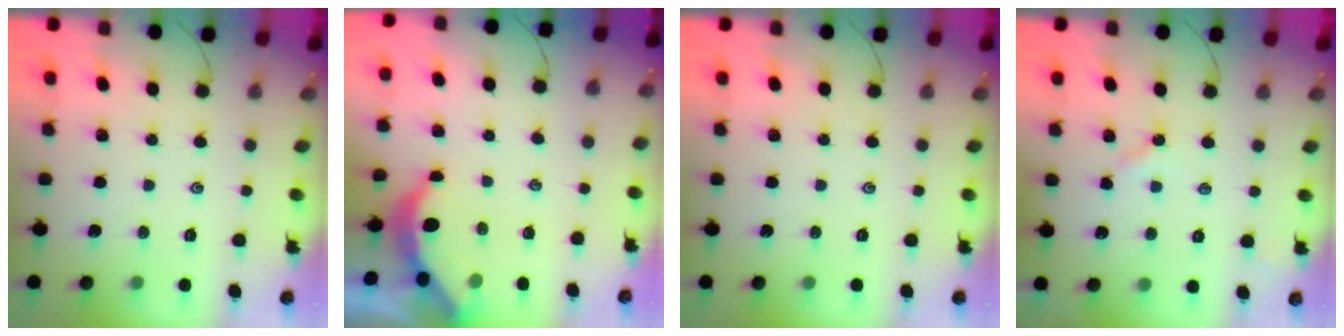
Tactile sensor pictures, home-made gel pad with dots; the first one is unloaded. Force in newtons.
{"total": 3.9, "press": 3.9, "slide": 0.5}
{"total": 0.0}
{"total": 2.2, "press": 2.2, "slide": 0.4}